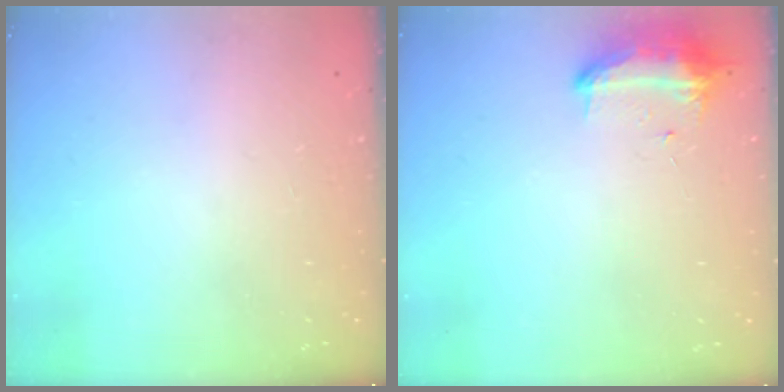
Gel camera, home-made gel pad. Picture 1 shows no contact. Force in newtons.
{"total": 9.5, "press": 9.5, "slide": 0.6}